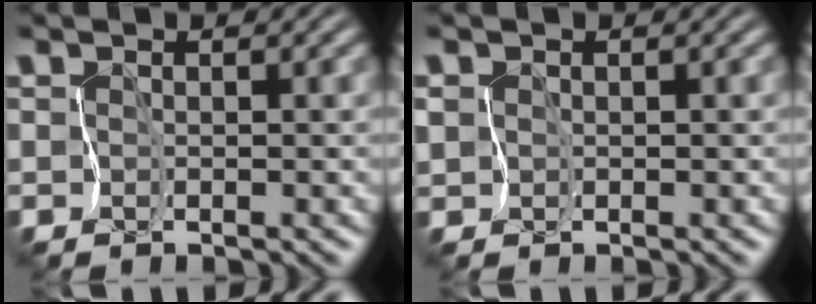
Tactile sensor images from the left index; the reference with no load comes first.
{"total": 0.8, "force": [0.0, 0.7, 0.1], "torque": [-0.004, -0.005, 0.001]}